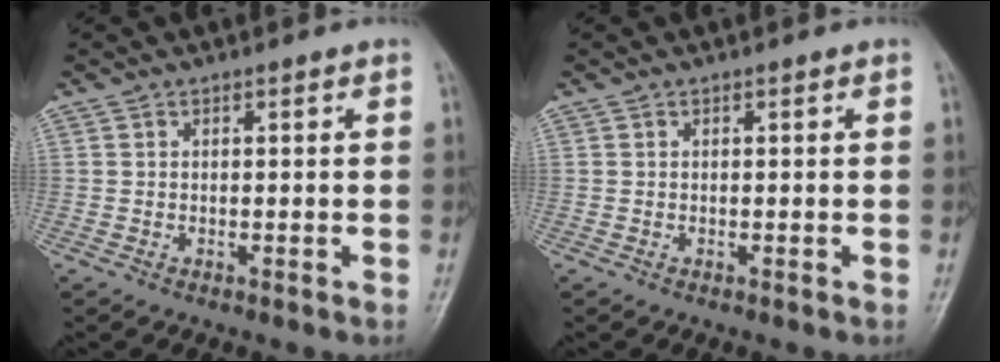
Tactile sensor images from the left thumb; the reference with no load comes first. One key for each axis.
{"total": 0.0}